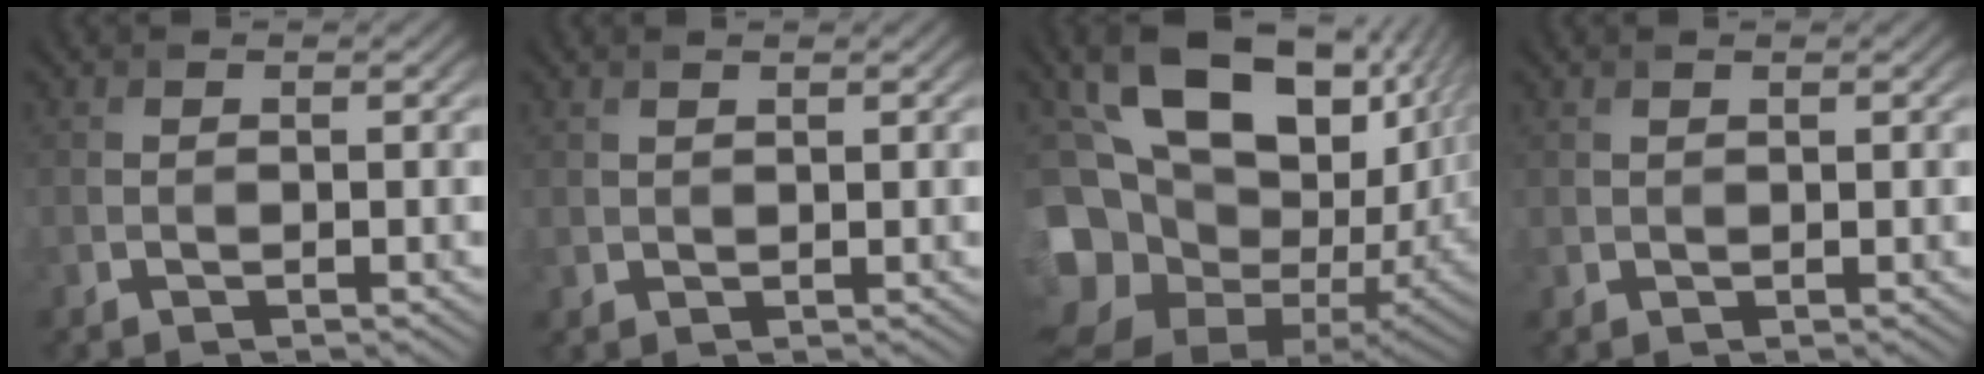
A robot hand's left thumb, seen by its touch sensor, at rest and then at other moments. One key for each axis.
{"total": 0.9, "fx": 0.9, "fy": 0.2, "fz": 0.2, "tx": -0.010, "ty": -0.001, "tz": 0.021}
{"total": 18.7, "fx": 2.2, "fy": 13.1, "fz": 13.1, "tx": -0.259, "ty": -0.030, "tz": 0.084}
{"total": 0.6, "fx": 0.6, "fy": 0.2, "fz": 0.1, "tx": -0.008, "ty": -0.002, "tz": 0.013}